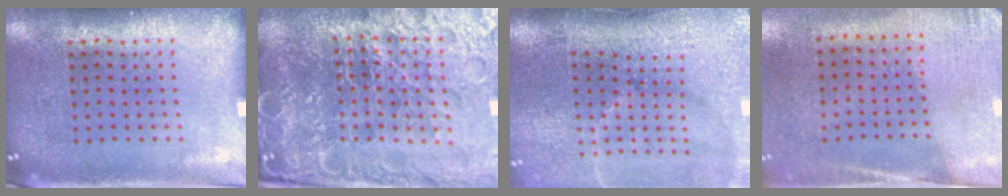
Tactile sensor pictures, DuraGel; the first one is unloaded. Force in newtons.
{"total": 6.9, "press": 6.1, "slide": 3.2}
{"total": 5.1, "press": 4.1, "slide": 3.0}
{"total": 2.6, "press": 2.3, "slide": 1.3}